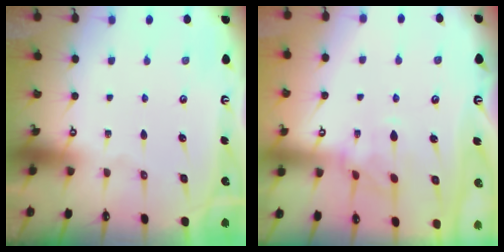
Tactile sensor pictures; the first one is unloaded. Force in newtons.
{"total": 1.8, "press": 1.5, "slide": 1.0}